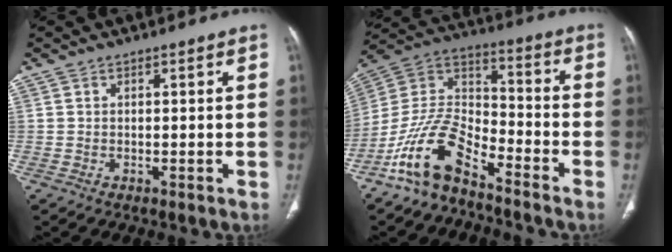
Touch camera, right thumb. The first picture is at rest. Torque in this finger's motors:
{"motor_torque": [2.61, 0.76, 1.14, -1.63, 0.48]}